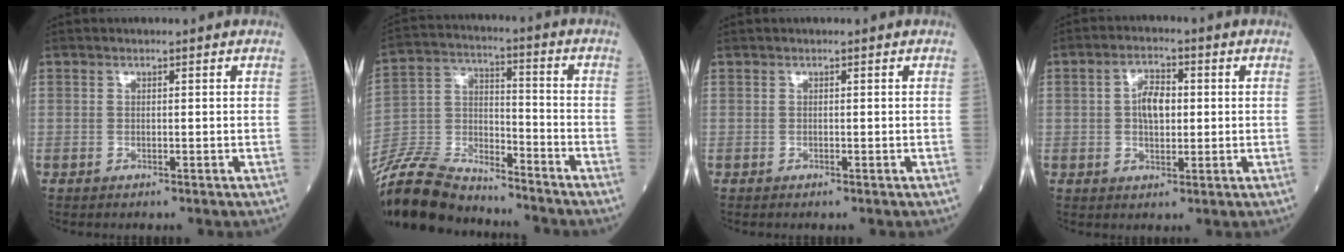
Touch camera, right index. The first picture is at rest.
{"total": 15.9, "force": [-14.9, 3.5, 4.3], "torque": [-0.089, 0.019, -0.271]}
{"total": 0.0}
{"total": 5.0, "force": [0.4, 2.7, 4.2], "torque": [-0.078, 0.010, 0.006]}